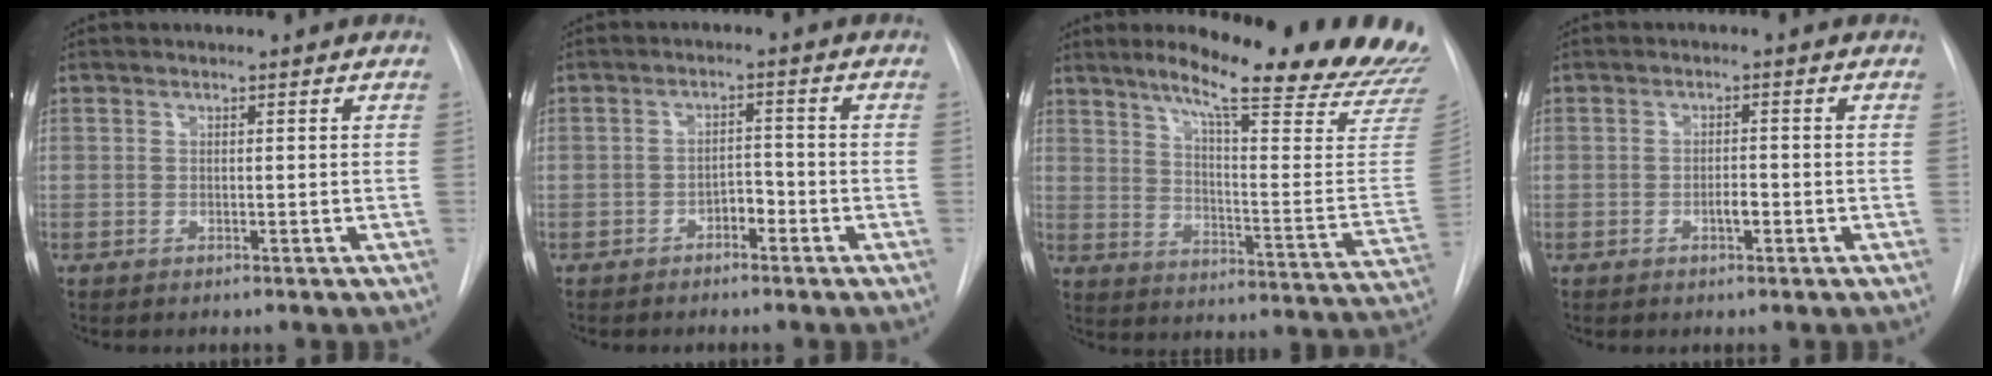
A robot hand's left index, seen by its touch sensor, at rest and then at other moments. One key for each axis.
{"total": 2.6, "fx": -1.7, "fy": 1.3, "fz": 1.4, "tx": -0.018, "ty": 0.007, "tz": -0.029}
{"total": 25.6, "fx": 21.5, "fy": 2.2, "fz": 13.7, "tx": -0.190, "ty": -0.092, "tz": 0.268}
{"total": 1.8, "fx": -0.8, "fy": 0.6, "fz": 1.5, "tx": -0.024, "ty": 0.003, "tz": -0.013}